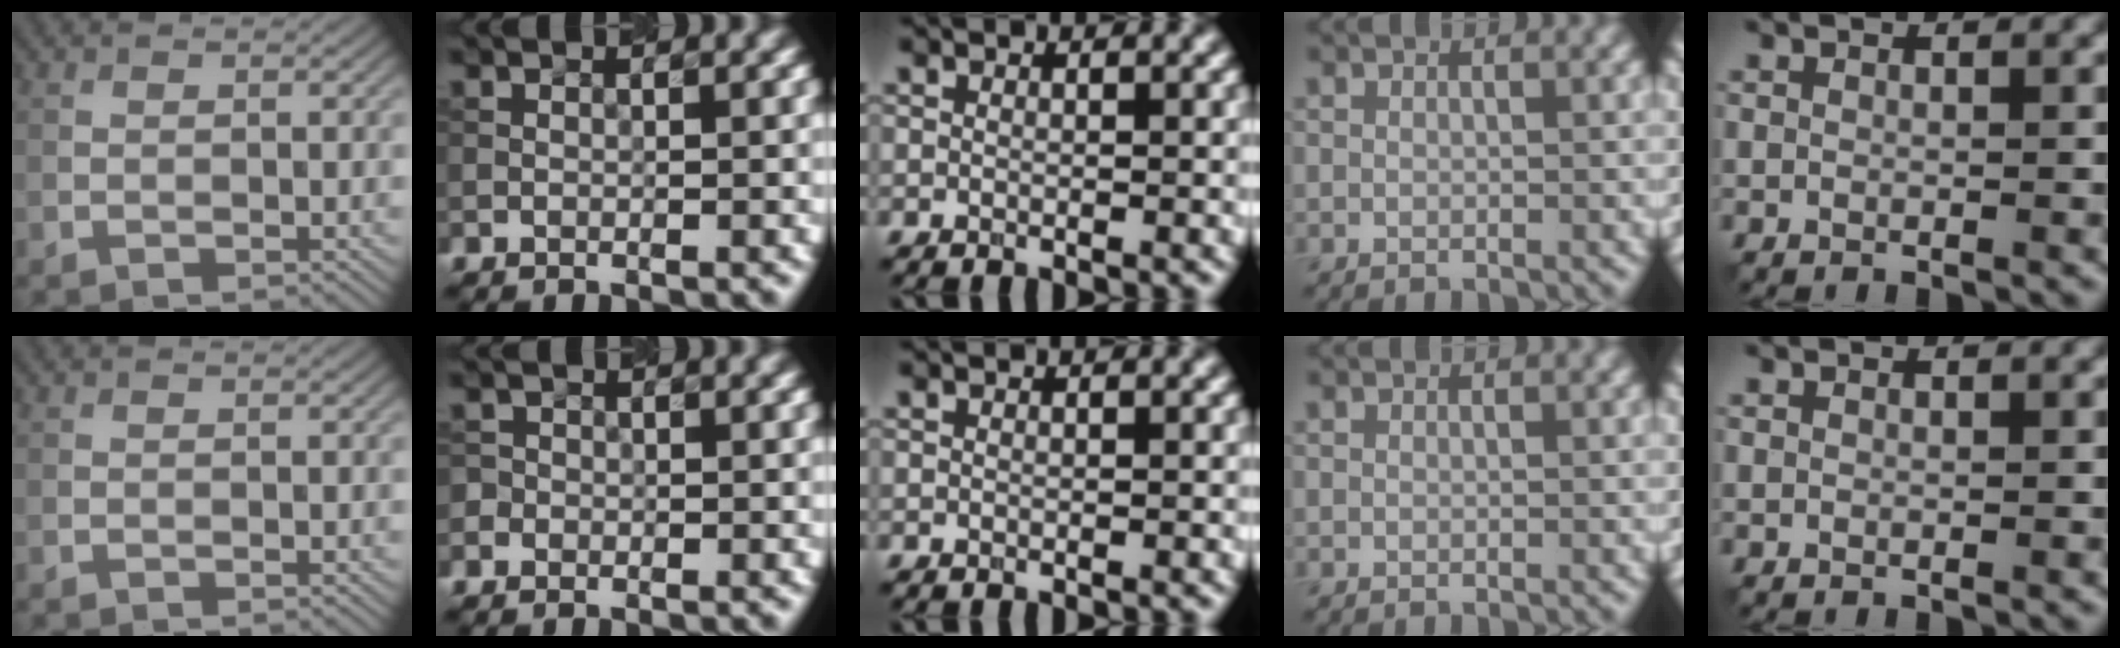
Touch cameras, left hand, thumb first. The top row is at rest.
{"index": {"total": 0.8, "force": [-0.4, 0.8, -0.1], "torque": [0.011, 0.001, -0.010]}}